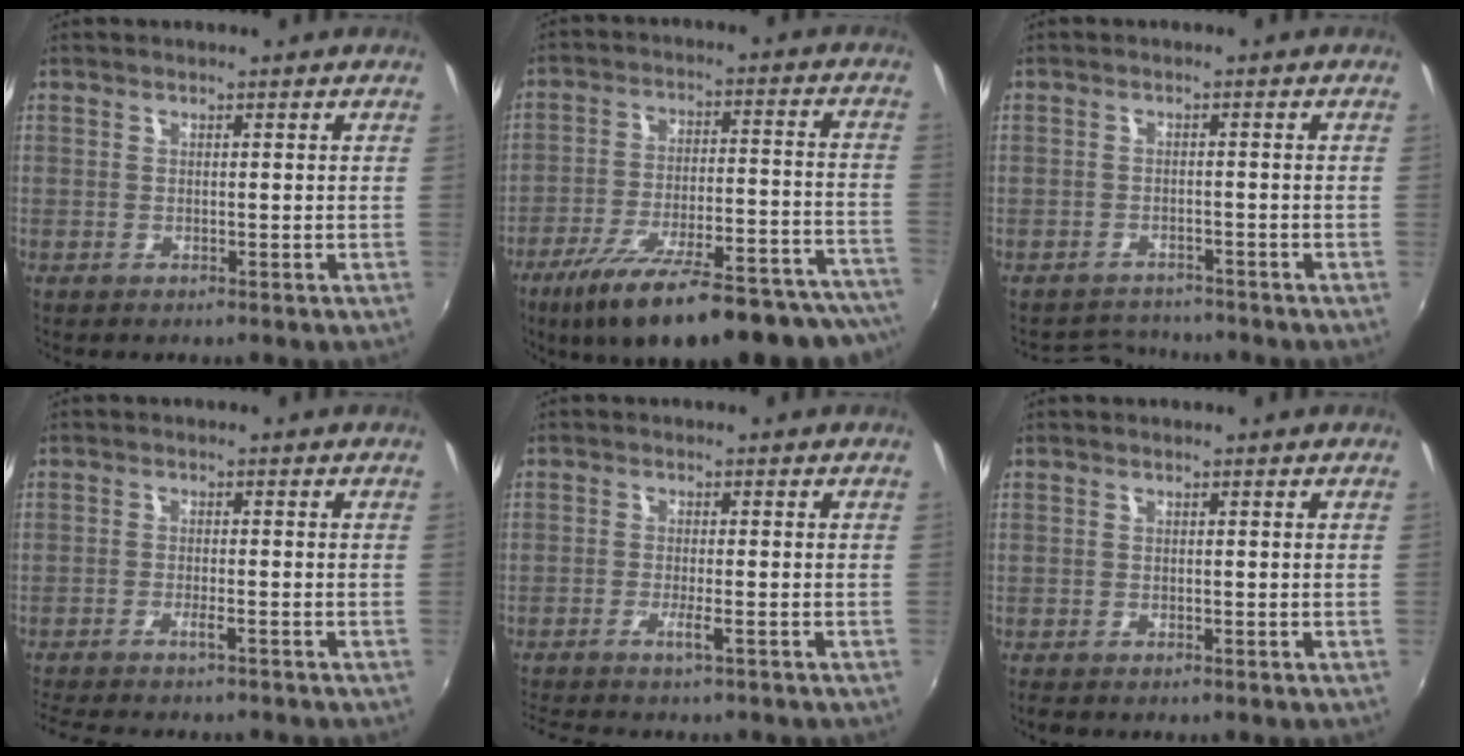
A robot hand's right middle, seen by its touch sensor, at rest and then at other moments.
{"total": 28.9, "force": [-24.0, 5.7, 15.0], "torque": [-0.218, -0.043, -0.330]}
{"total": 4.1, "force": [-4.0, 1.0, -0.4], "torque": [-0.009, 0.009, -0.068]}
{"total": 6.5, "force": [-5.7, 0.4, 3.1], "torque": [-0.074, -0.011, -0.095]}
{"total": 4.1, "force": [-3.2, -0.3, 2.5], "torque": [-0.060, -0.005, -0.061]}
{"total": 0.9, "force": [-0.7, 0.3, 0.4], "torque": [-0.010, -0.006, -0.014]}